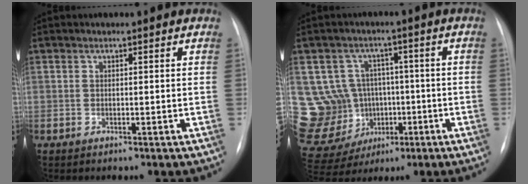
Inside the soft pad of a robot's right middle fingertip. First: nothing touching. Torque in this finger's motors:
{"motor_torque": [-0.24, -0.29, -0.05, -0.08]}